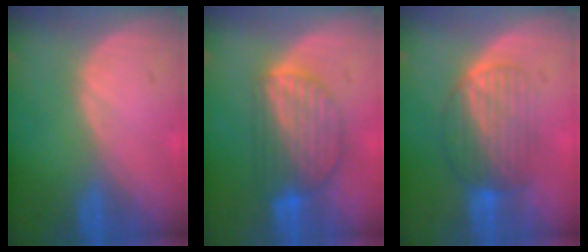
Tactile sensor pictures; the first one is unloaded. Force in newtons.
{"total": 7.7, "press": 7.1, "slide": 3.0}
{"total": 6.6, "press": 6.3, "slide": 1.9}